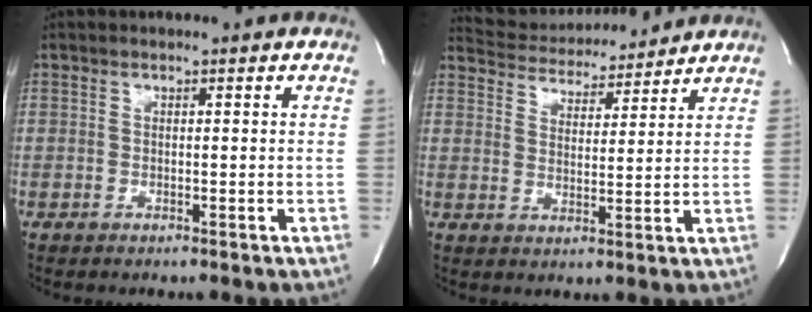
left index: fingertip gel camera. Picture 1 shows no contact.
{"total": 11.6, "force": [11.2, 1.8, 2.5], "torque": [-0.045, 0.011, 0.174]}